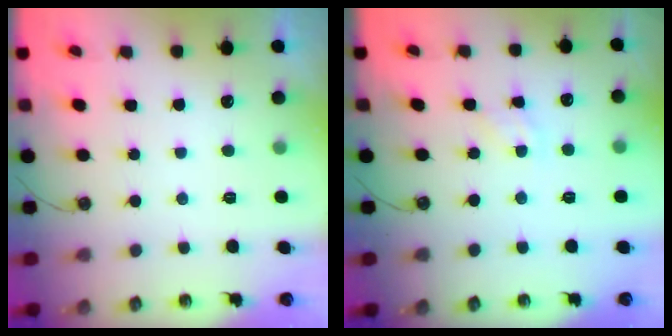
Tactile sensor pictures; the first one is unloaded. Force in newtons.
{"total": 1.6, "press": 1.6, "slide": 0.2}